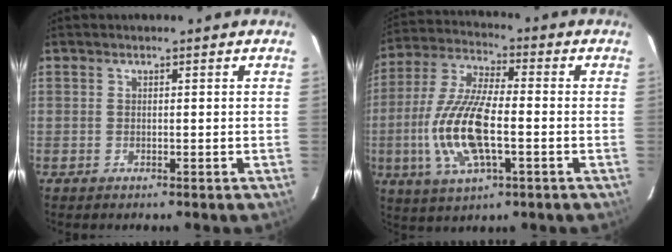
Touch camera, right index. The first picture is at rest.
{"total": 15.4, "force": [-3.2, 5.5, 14.1], "torque": [-0.300, -0.003, -0.063]}